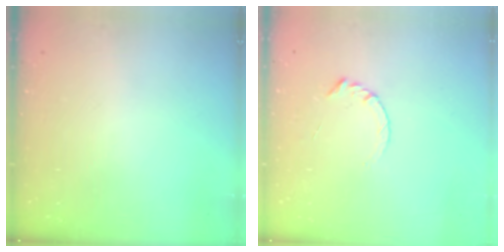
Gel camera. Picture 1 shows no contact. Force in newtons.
{"total": 3.7, "press": 3.6, "slide": 0.4}